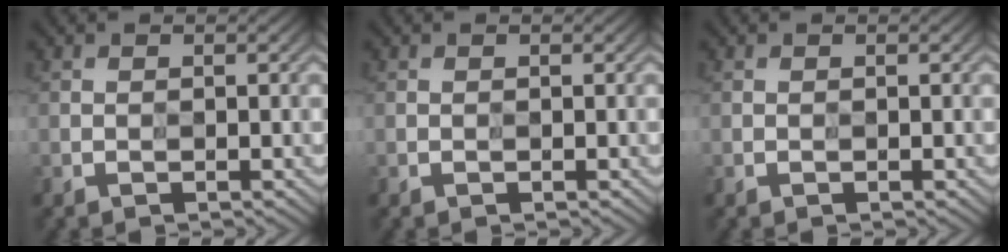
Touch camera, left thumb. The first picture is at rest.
{"total": 0.0}
{"total": 0.0}